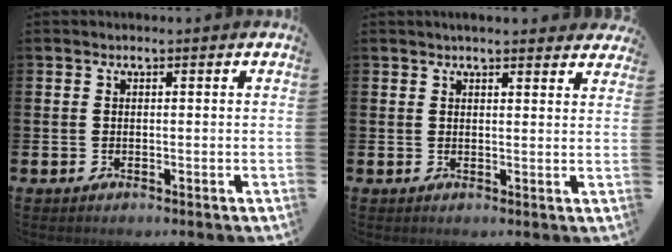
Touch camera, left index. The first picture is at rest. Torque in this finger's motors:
{"motor_torque": [0.81, -0.75, 0.73, 0.16]}